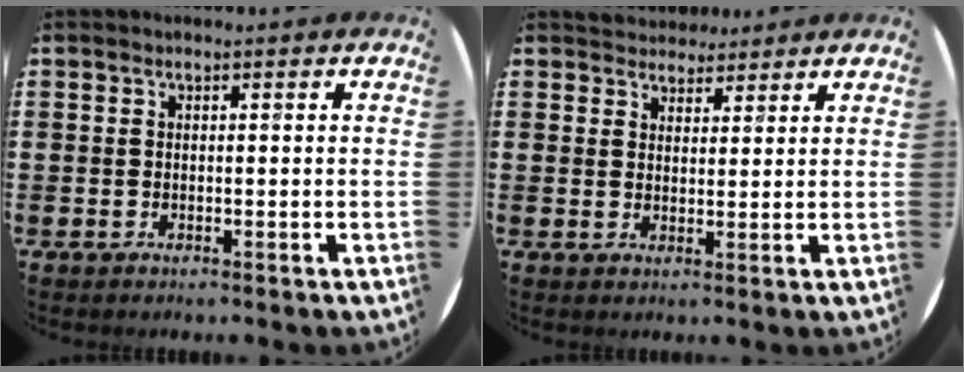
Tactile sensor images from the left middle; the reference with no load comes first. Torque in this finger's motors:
{"motor_torque": [0.64, -0.51, 0.00, 0.04]}